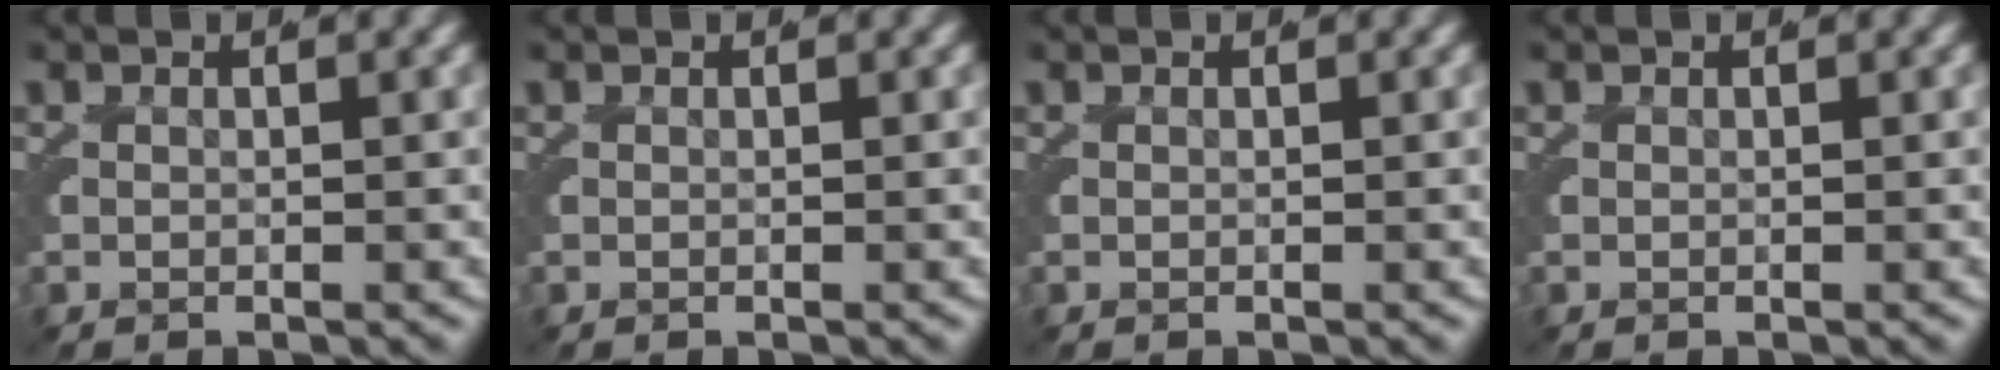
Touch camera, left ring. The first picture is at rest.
{"total": 0.0}
{"total": 0.0}
{"total": 0.0}